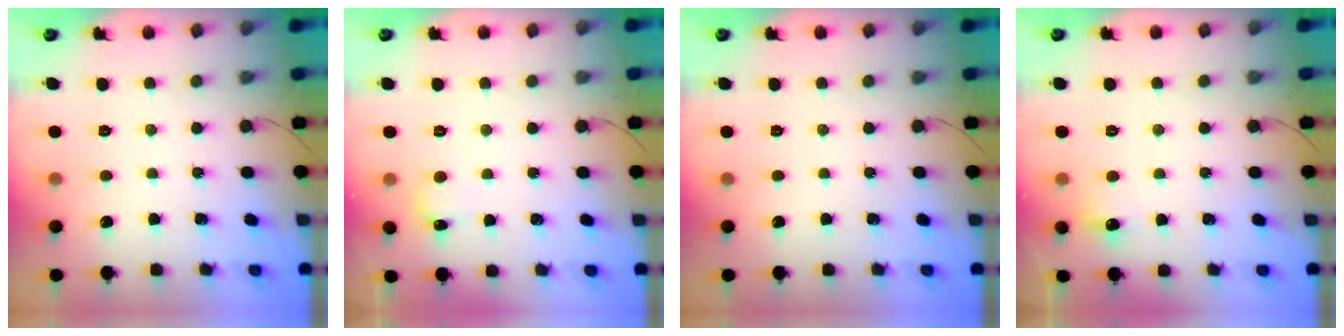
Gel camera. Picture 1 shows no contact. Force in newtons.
{"total": 5.2, "press": 5.0, "slide": 1.4}
{"total": 0.0}
{"total": 4.8, "press": 4.6, "slide": 1.6}